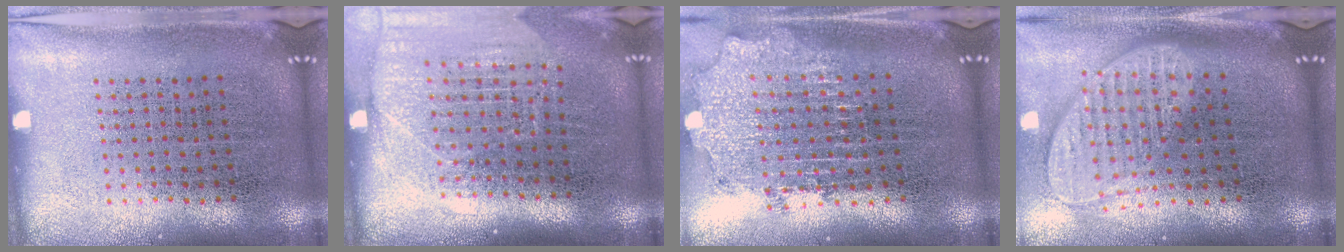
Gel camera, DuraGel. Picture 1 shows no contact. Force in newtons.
{"total": 1.8, "press": 1.6, "slide": 0.8}
{"total": 2.0, "press": 1.6, "slide": 1.3}
{"total": 2.0, "press": 1.5, "slide": 1.2}